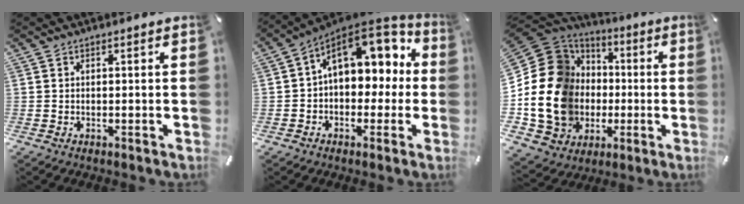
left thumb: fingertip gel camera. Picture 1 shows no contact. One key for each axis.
{"total": 13.8, "fx": 4.8, "fy": 9.4, "fz": 9.0, "tx": -0.129, "ty": -0.024, "tz": 0.089}
{"total": 21.2, "fx": -2.2, "fy": 18.0, "fz": 11.1, "tx": -0.248, "ty": 0.001, "tz": -0.018}